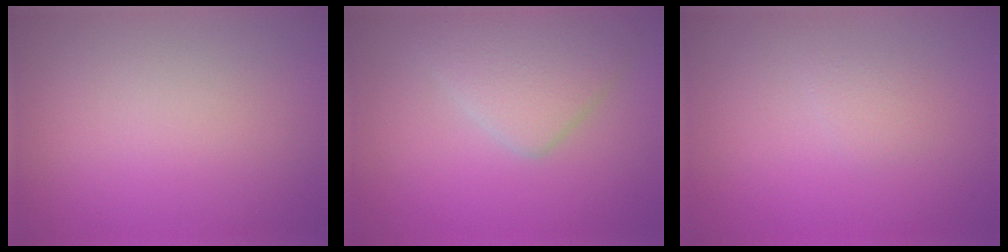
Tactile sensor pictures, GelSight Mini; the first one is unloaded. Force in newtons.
{"total": 4.4, "press": 4.4, "slide": 0.3}
{"total": 0.9, "press": 0.9, "slide": 0.1}